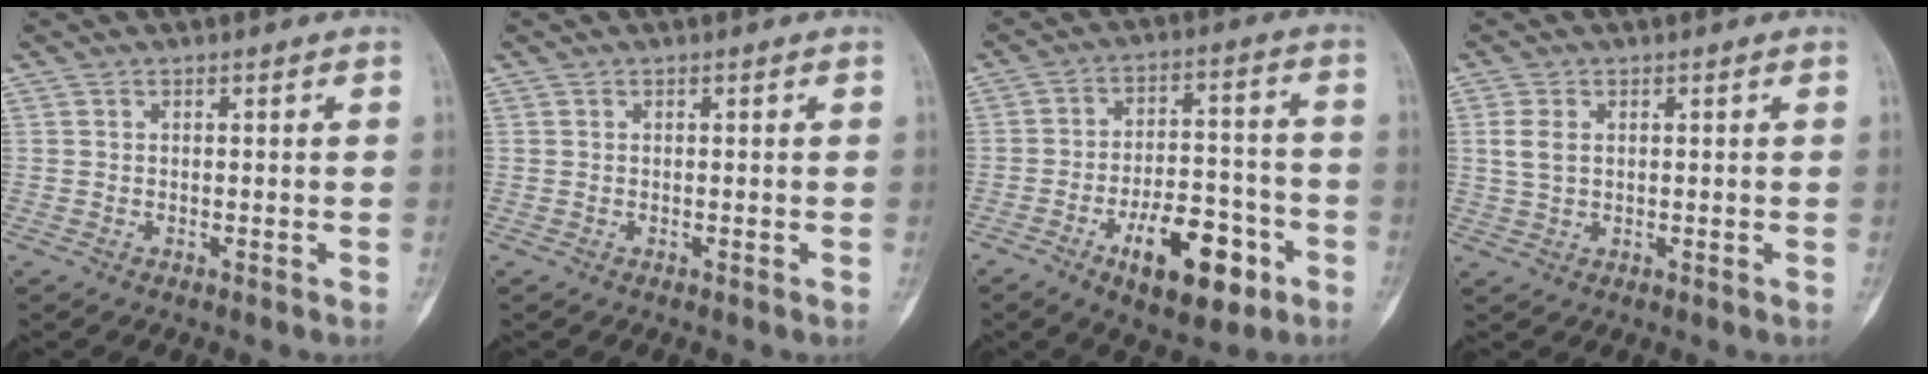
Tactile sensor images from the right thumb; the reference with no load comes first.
{"total": 0.0}
{"total": 15.1, "force": [-7.1, 6.9, 11.4], "torque": [-0.148, 0.040, -0.104]}
{"total": 3.4, "force": [0.7, 2.2, 2.5], "torque": [-0.057, 0.001, 0.014]}